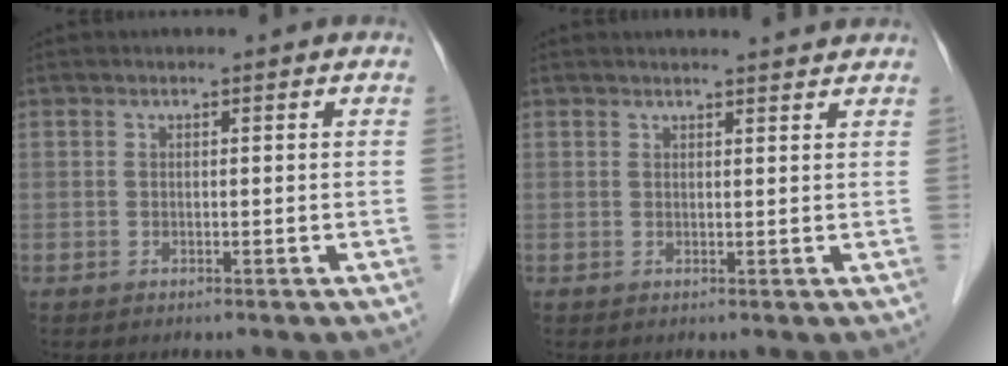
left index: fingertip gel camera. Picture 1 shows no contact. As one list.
[{"total": 3.6, "force": [3.5, 0.0, 1.0], "torque": [-0.018, 0.008, 0.039]}]